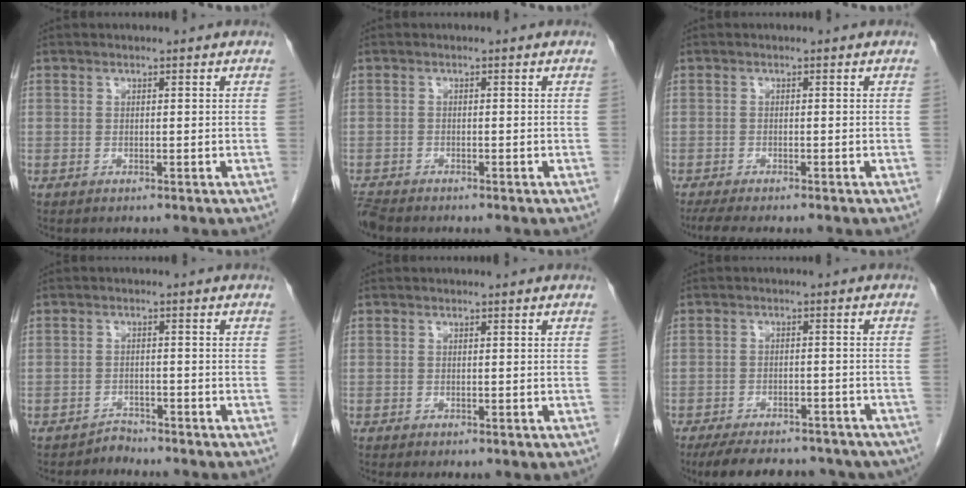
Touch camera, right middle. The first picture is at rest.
{"total": 2.4, "force": [-2.3, 0.3, 0.4], "torque": [-0.012, -0.012, -0.044]}
{"total": 4.9, "force": [-4.1, 0.5, 2.7], "torque": [-0.045, -0.015, -0.061]}
{"total": 1.7, "force": [-1.6, 0.3, -0.6], "torque": [0.014, -0.003, -0.027]}
{"total": 1.3, "force": [-0.5, 0.6, 1.0], "torque": [-0.017, -0.003, -0.003]}
{"total": 18.9, "force": [-15.1, 7.6, 8.3], "torque": [-0.153, -0.010, -0.186]}